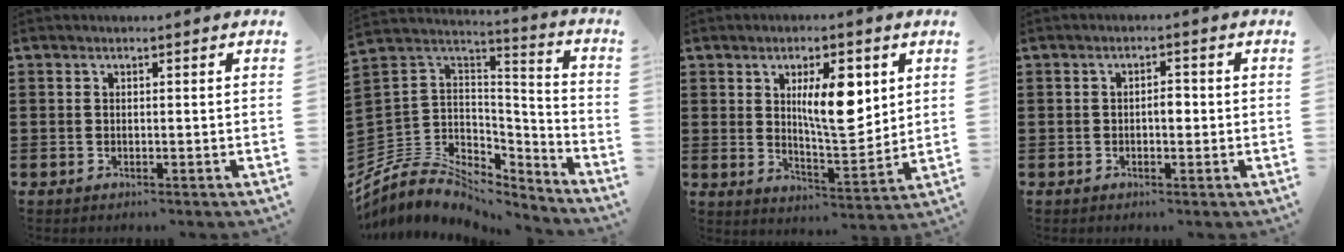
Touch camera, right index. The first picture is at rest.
{"total": 6.9, "force": [-4.0, 5.3, 1.8], "torque": [-0.067, -0.011, -0.078]}
{"total": 9.6, "force": [3.0, 3.6, 8.4], "torque": [-0.129, -0.005, 0.043]}
{"total": 2.3, "force": [-0.3, 1.0, 2.0], "torque": [-0.037, 0.004, -0.008]}